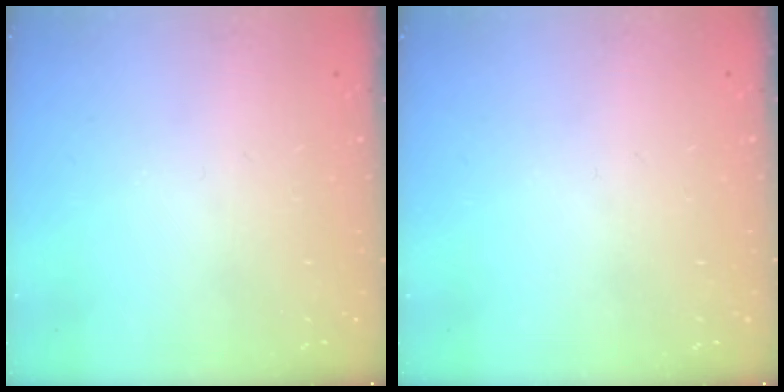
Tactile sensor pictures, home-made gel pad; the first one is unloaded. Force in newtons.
{"total": 0.0}